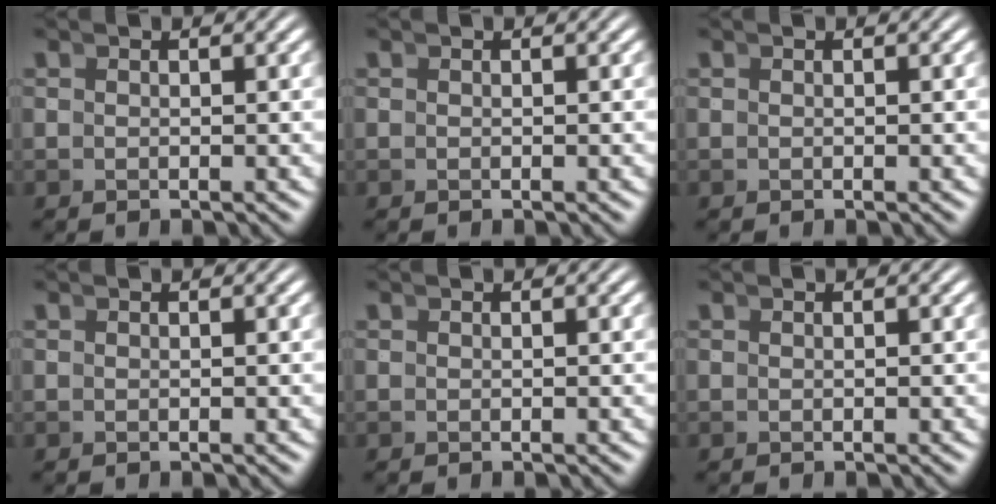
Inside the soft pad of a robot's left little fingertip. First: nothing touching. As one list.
[{"total": 0.0}, {"total": 0.0}, {"total": 0.0}, {"total": 0.0}, {"total": 0.0}]